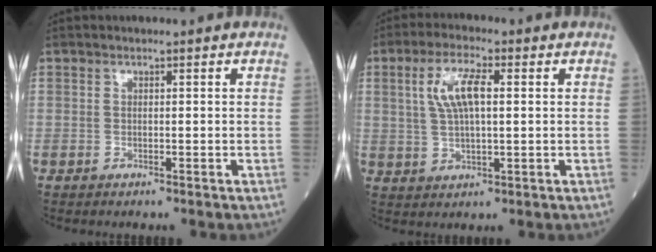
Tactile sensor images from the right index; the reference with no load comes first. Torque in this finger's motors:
{"motor_torque": [0.35, -0.02, 0.17, 0.08]}